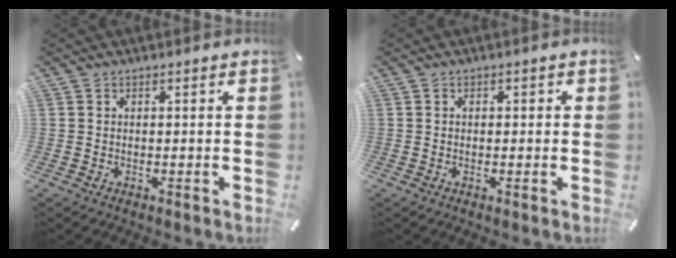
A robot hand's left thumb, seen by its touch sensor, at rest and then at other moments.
{"total": 1.0, "force": [-0.2, 0.7, 0.6], "torque": [-0.012, 0.004, -0.005]}